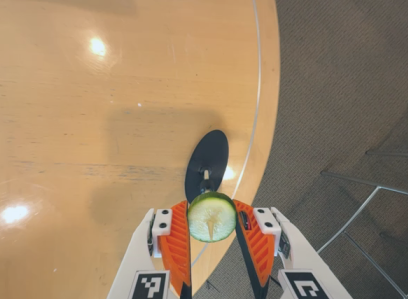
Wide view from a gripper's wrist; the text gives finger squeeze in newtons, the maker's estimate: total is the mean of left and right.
{"total": 8.8, "left": 8.8, "right": 8.9}